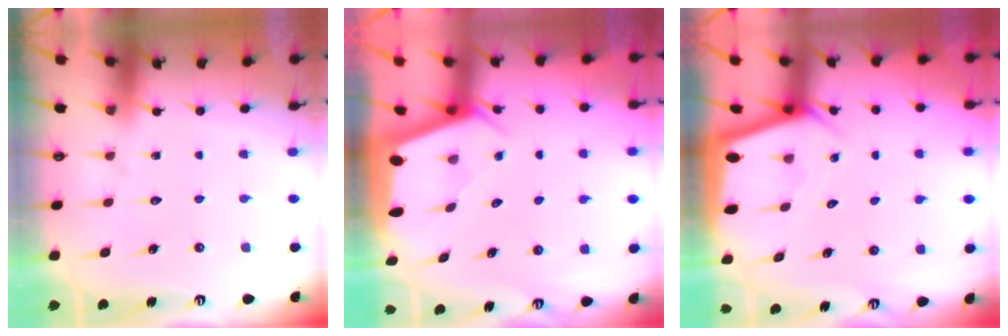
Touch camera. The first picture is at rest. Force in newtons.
{"total": 2.0, "press": 2.0, "slide": 0.5}
{"total": 2.7, "press": 2.7, "slide": 0.3}